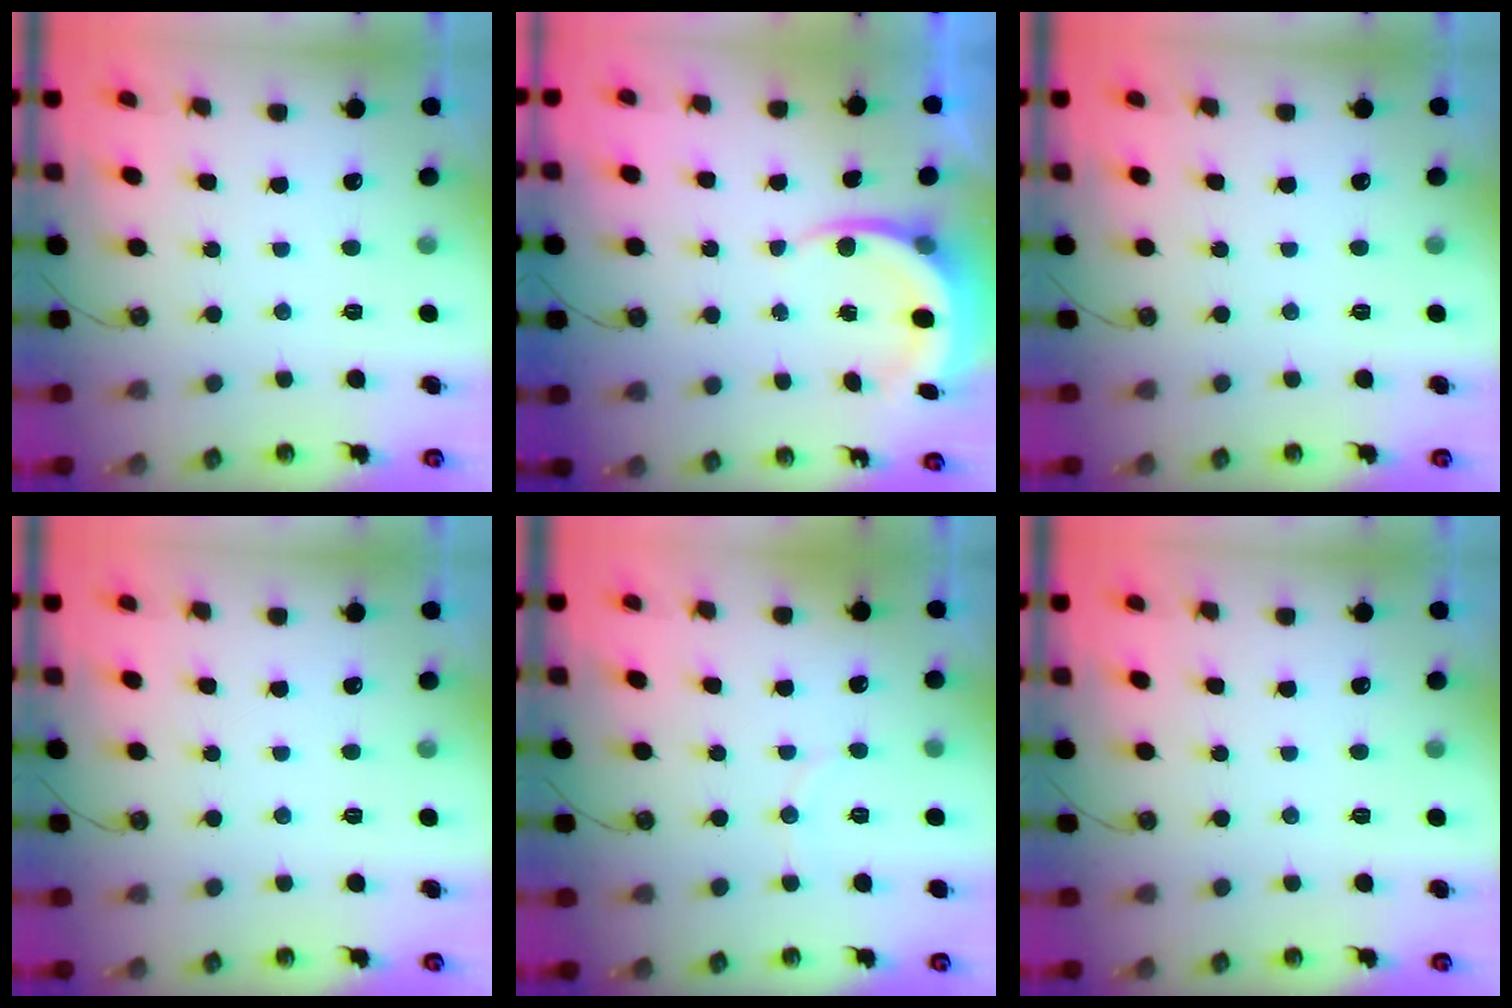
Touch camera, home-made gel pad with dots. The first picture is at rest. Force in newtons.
{"total": 6.2, "press": 6.1, "slide": 1.2}
{"total": 0.0}
{"total": 0.0}
{"total": 3.3, "press": 3.3, "slide": 0.4}
{"total": 0.0}